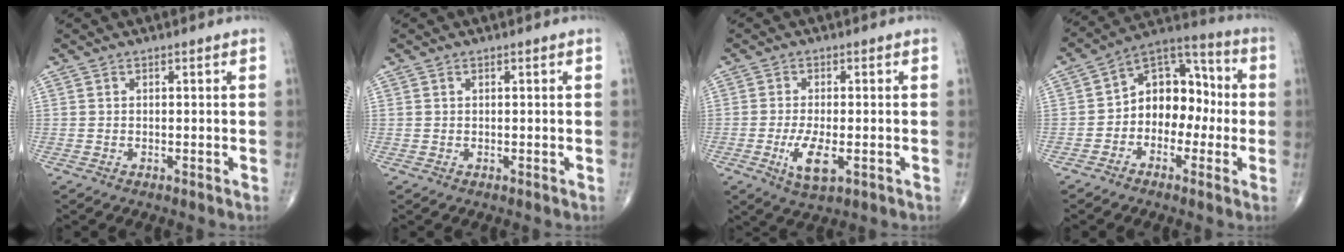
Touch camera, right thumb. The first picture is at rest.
{"total": 0.0}
{"total": 6.2, "force": [-1.8, 2.3, 5.4], "torque": [-0.101, -0.009, -0.027]}
{"total": 12.2, "force": [-1.5, 8.8, 8.3], "torque": [-0.084, 0.049, -0.043]}